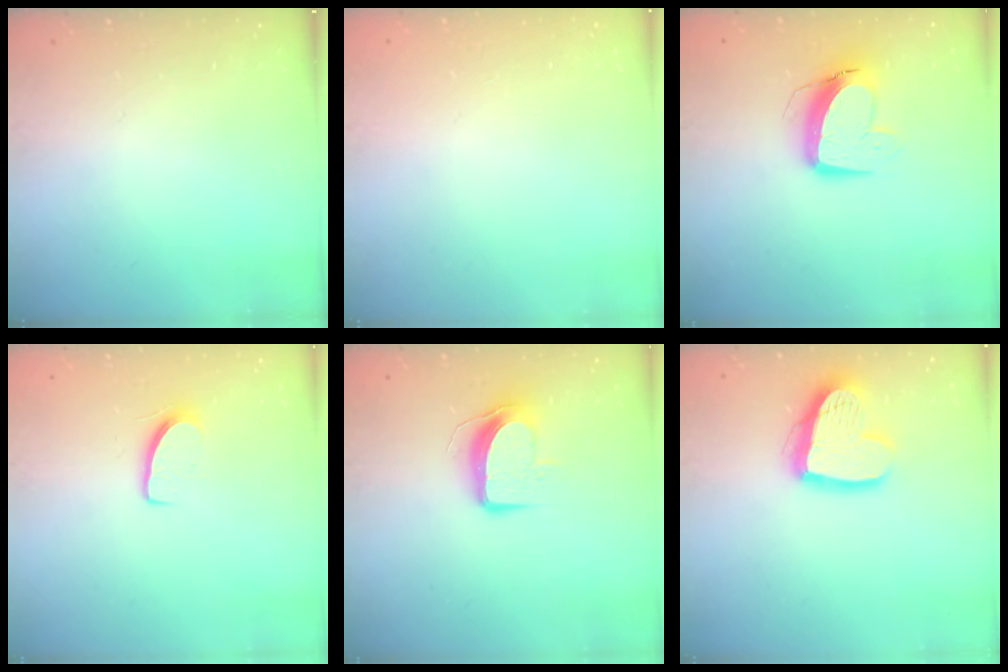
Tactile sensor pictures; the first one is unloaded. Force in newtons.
{"total": 0.0}
{"total": 11.1, "press": 11.1, "slide": 0.9}
{"total": 6.7, "press": 6.7, "slide": 0.5}
{"total": 10.0, "press": 10.0, "slide": 1.0}
{"total": 14.9, "press": 14.8, "slide": 1.4}